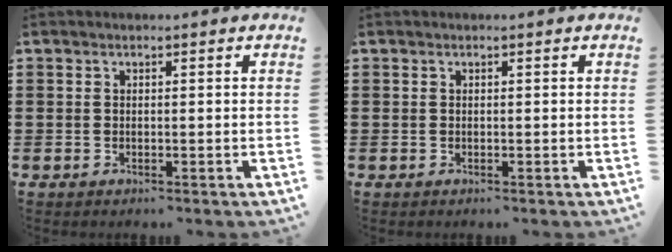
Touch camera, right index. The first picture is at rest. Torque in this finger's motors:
{"motor_torque": [0.92, 1.21, 0.00, 0.01]}